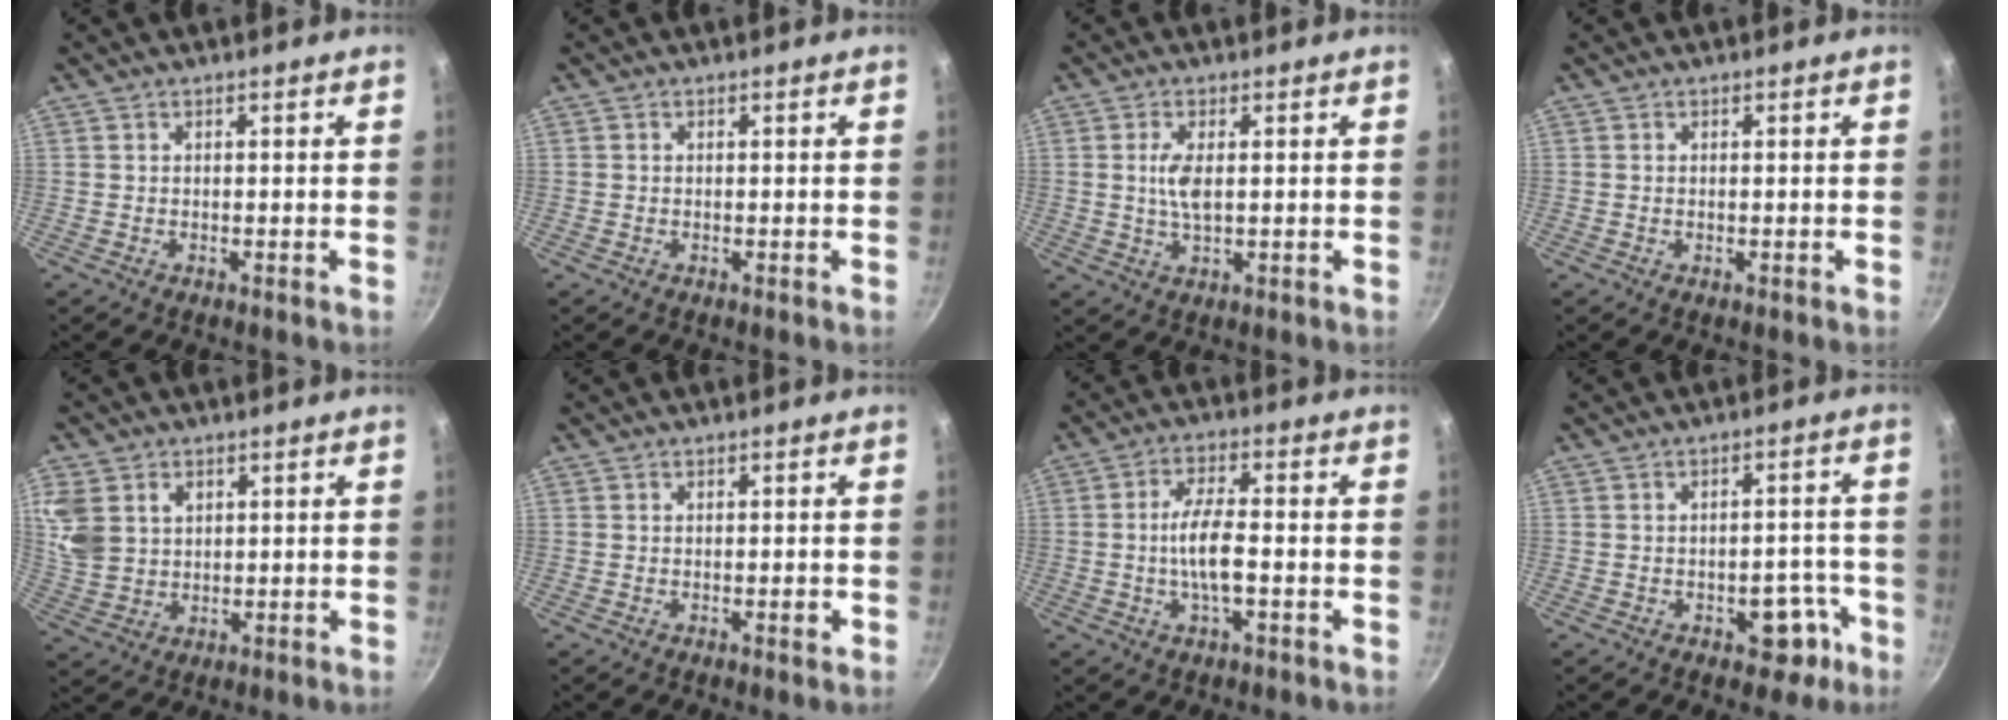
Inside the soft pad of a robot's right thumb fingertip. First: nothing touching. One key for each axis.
{"total": 0.0}
{"total": 4.6, "fx": 0.6, "fy": 1.9, "fz": 4.2, "tx": -0.091, "ty": -0.004, "tz": 0.015}
{"total": 0.0}
{"total": 10.1, "fx": 3.1, "fy": 7.7, "fz": 5.7, "tx": -0.116, "ty": 0.001, "tz": 0.073}
{"total": 1.2, "fx": -0.3, "fy": 0.4, "fz": 1.1, "tx": -0.013, "ty": -0.001, "tz": -0.005}
{"total": 7.6, "fx": -1.1, "fy": 2.7, "fz": 7.1, "tx": -0.140, "ty": 0.012, "tz": -0.024}
{"total": 7.3, "fx": -3.5, "fy": 4.3, "fz": 4.8, "tx": -0.031, "ty": 0.037, "tz": -0.038}